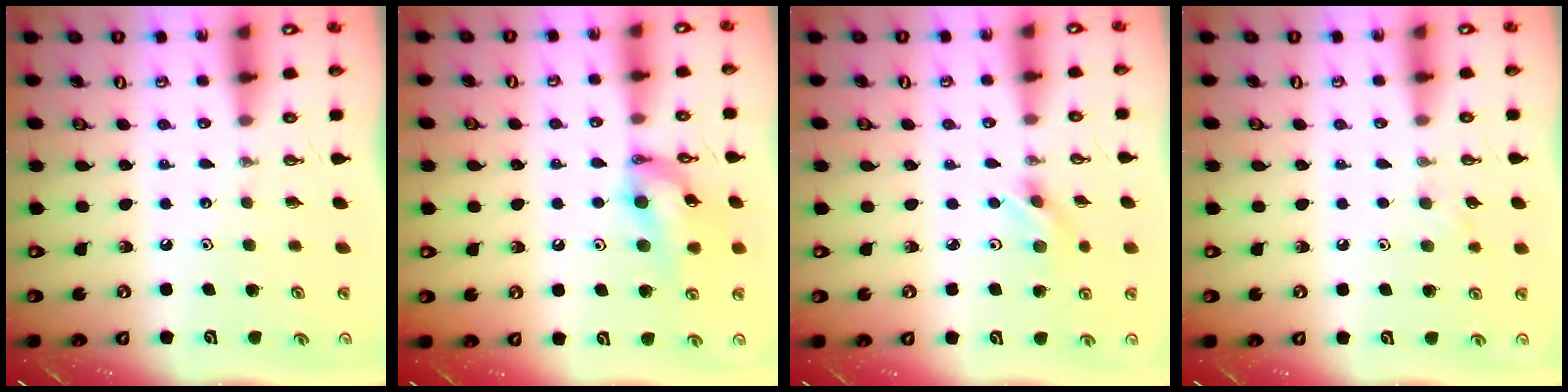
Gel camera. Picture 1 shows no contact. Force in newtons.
{"total": 13.1, "press": 13.0, "slide": 1.2}
{"total": 2.0, "press": 1.9, "slide": 0.4}
{"total": 6.8, "press": 5.2, "slide": 4.2}